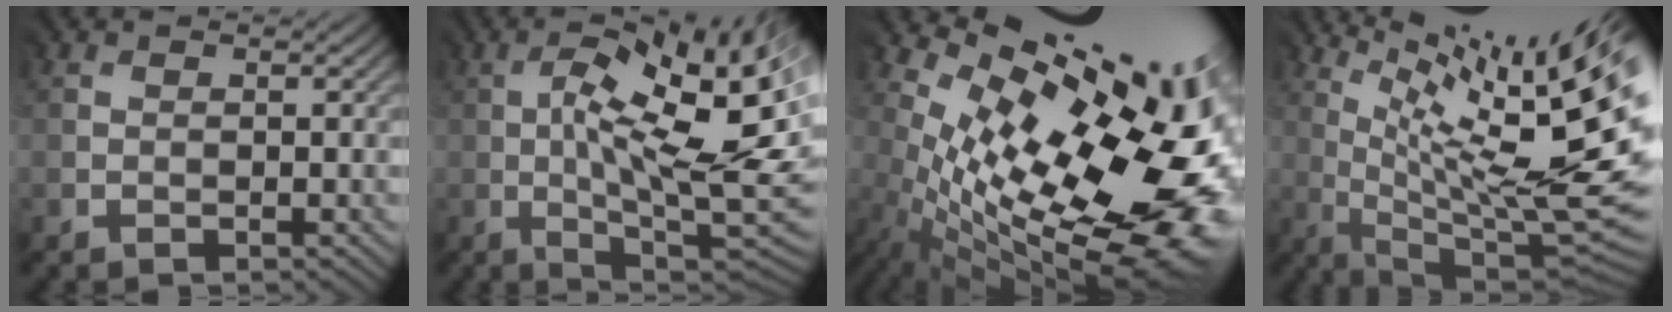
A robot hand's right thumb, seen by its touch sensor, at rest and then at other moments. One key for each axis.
{"total": 17.1, "fx": 0.0, "fy": 5.6, "fz": 16.2, "tx": -0.234, "ty": 0.012, "tz": 0.004}
{"total": 16.5, "fx": 0.8, "fy": 7.8, "fz": 14.5, "tx": -0.215, "ty": -0.033, "tz": 0.046}
{"total": 17.1, "fx": 5.5, "fy": 3.5, "fz": 15.8, "tx": -0.214, "ty": 0.009, "tz": 0.113}